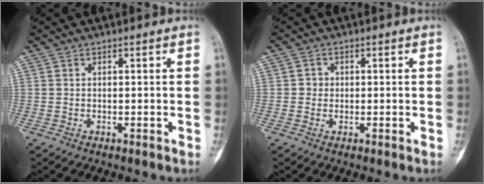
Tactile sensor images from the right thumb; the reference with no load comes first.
{"total": 1.7, "force": [0.0, 1.6, 0.5], "torque": [0.006, 0.006, -0.005]}